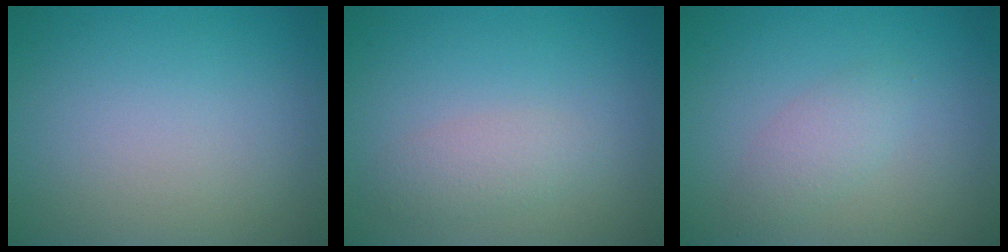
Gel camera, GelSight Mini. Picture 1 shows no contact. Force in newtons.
{"total": 2.0, "press": 2.0, "slide": 0.0}
{"total": 1.9, "press": 1.9, "slide": 0.2}